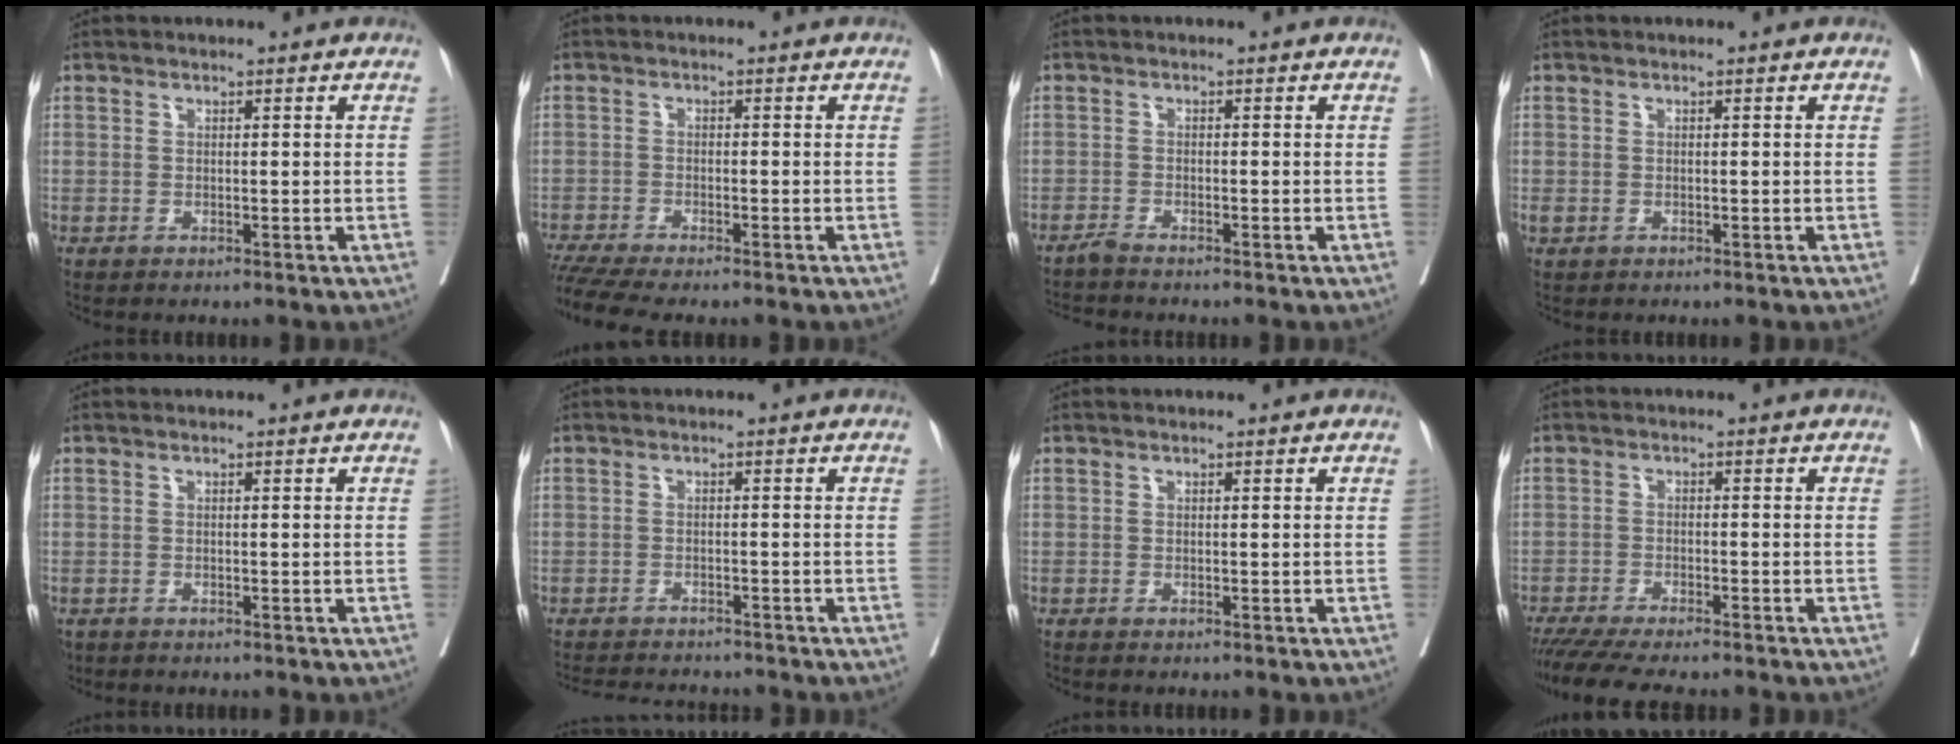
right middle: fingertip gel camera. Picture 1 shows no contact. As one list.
[{"total": 7.0, "force": [-6.1, 0.2, 3.5], "torque": [-0.053, -0.013, -0.101]}, {"total": 1.5, "force": [-1.4, -0.2, 0.2], "torque": [-0.007, -0.003, -0.028]}, {"total": 1.3, "force": [-0.3, 0.9, 0.9], "torque": [-0.024, 0.000, 0.001]}, {"total": 1.5, "force": [-0.9, 1.1, 0.4], "torque": [-0.013, -0.001, -0.012]}, {"total": 6.7, "force": [-6.5, 0.9, 1.2], "torque": [-0.013, -0.003, -0.090]}, {"total": 0.0}, {"total": 10.8, "force": [-9.4, 1.3, 5.0], "torque": [-0.065, -0.016, -0.141]}]